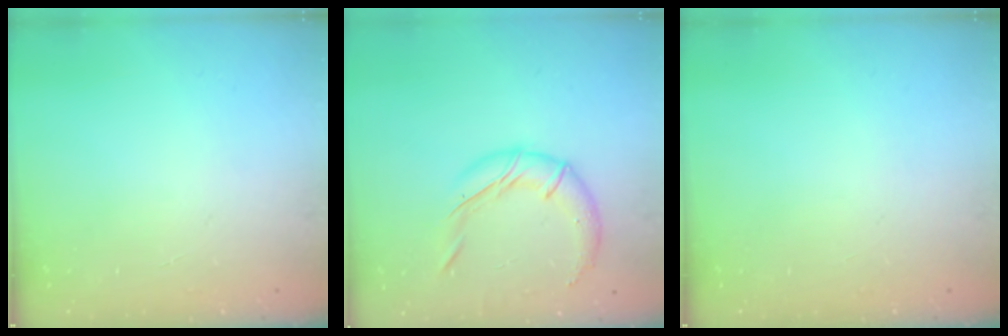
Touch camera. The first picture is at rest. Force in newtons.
{"total": 13.2, "press": 13.2, "slide": 1.3}
{"total": 0.0}